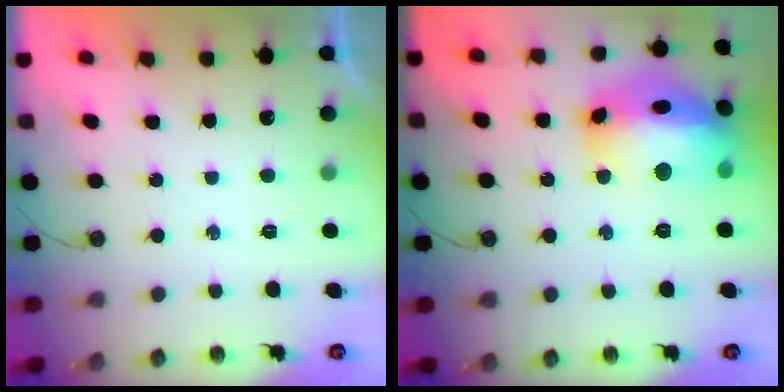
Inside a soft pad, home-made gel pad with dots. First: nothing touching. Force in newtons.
{"total": 21.4, "press": 21.3, "slide": 2.4}